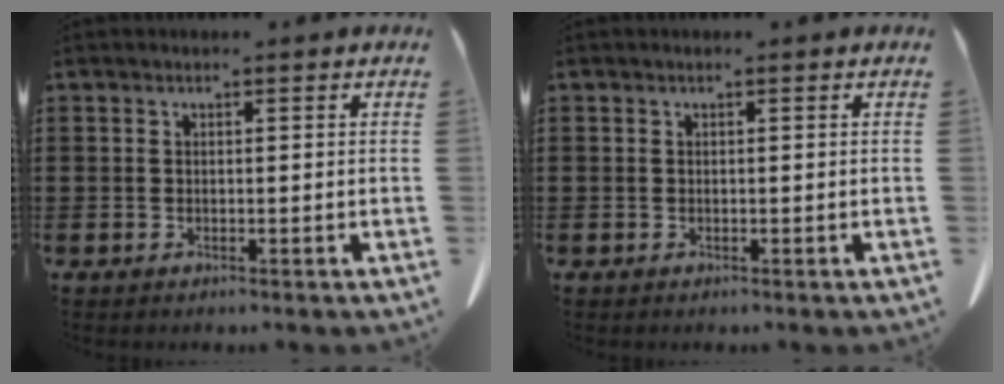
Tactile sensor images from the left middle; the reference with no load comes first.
{"total": 0.0}